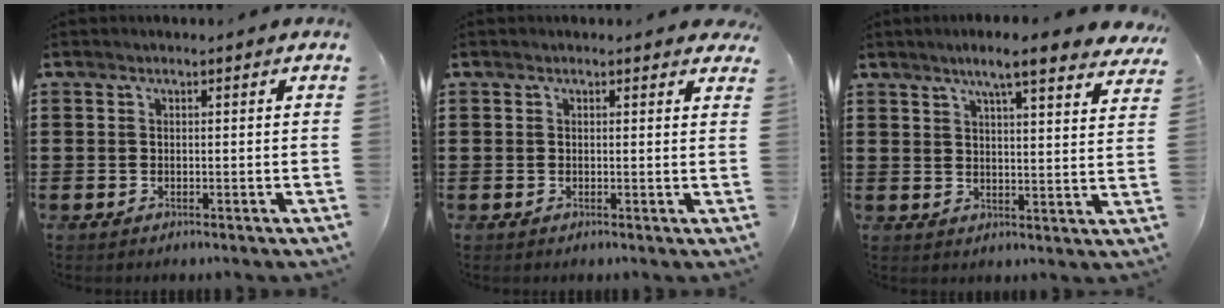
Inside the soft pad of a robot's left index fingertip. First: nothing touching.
{"total": 0.8, "force": [0.6, 0.3, 0.5], "torque": [-0.003, -0.001, 0.010]}
{"total": 6.0, "force": [4.9, 0.1, 3.5], "torque": [-0.075, -0.017, 0.081]}